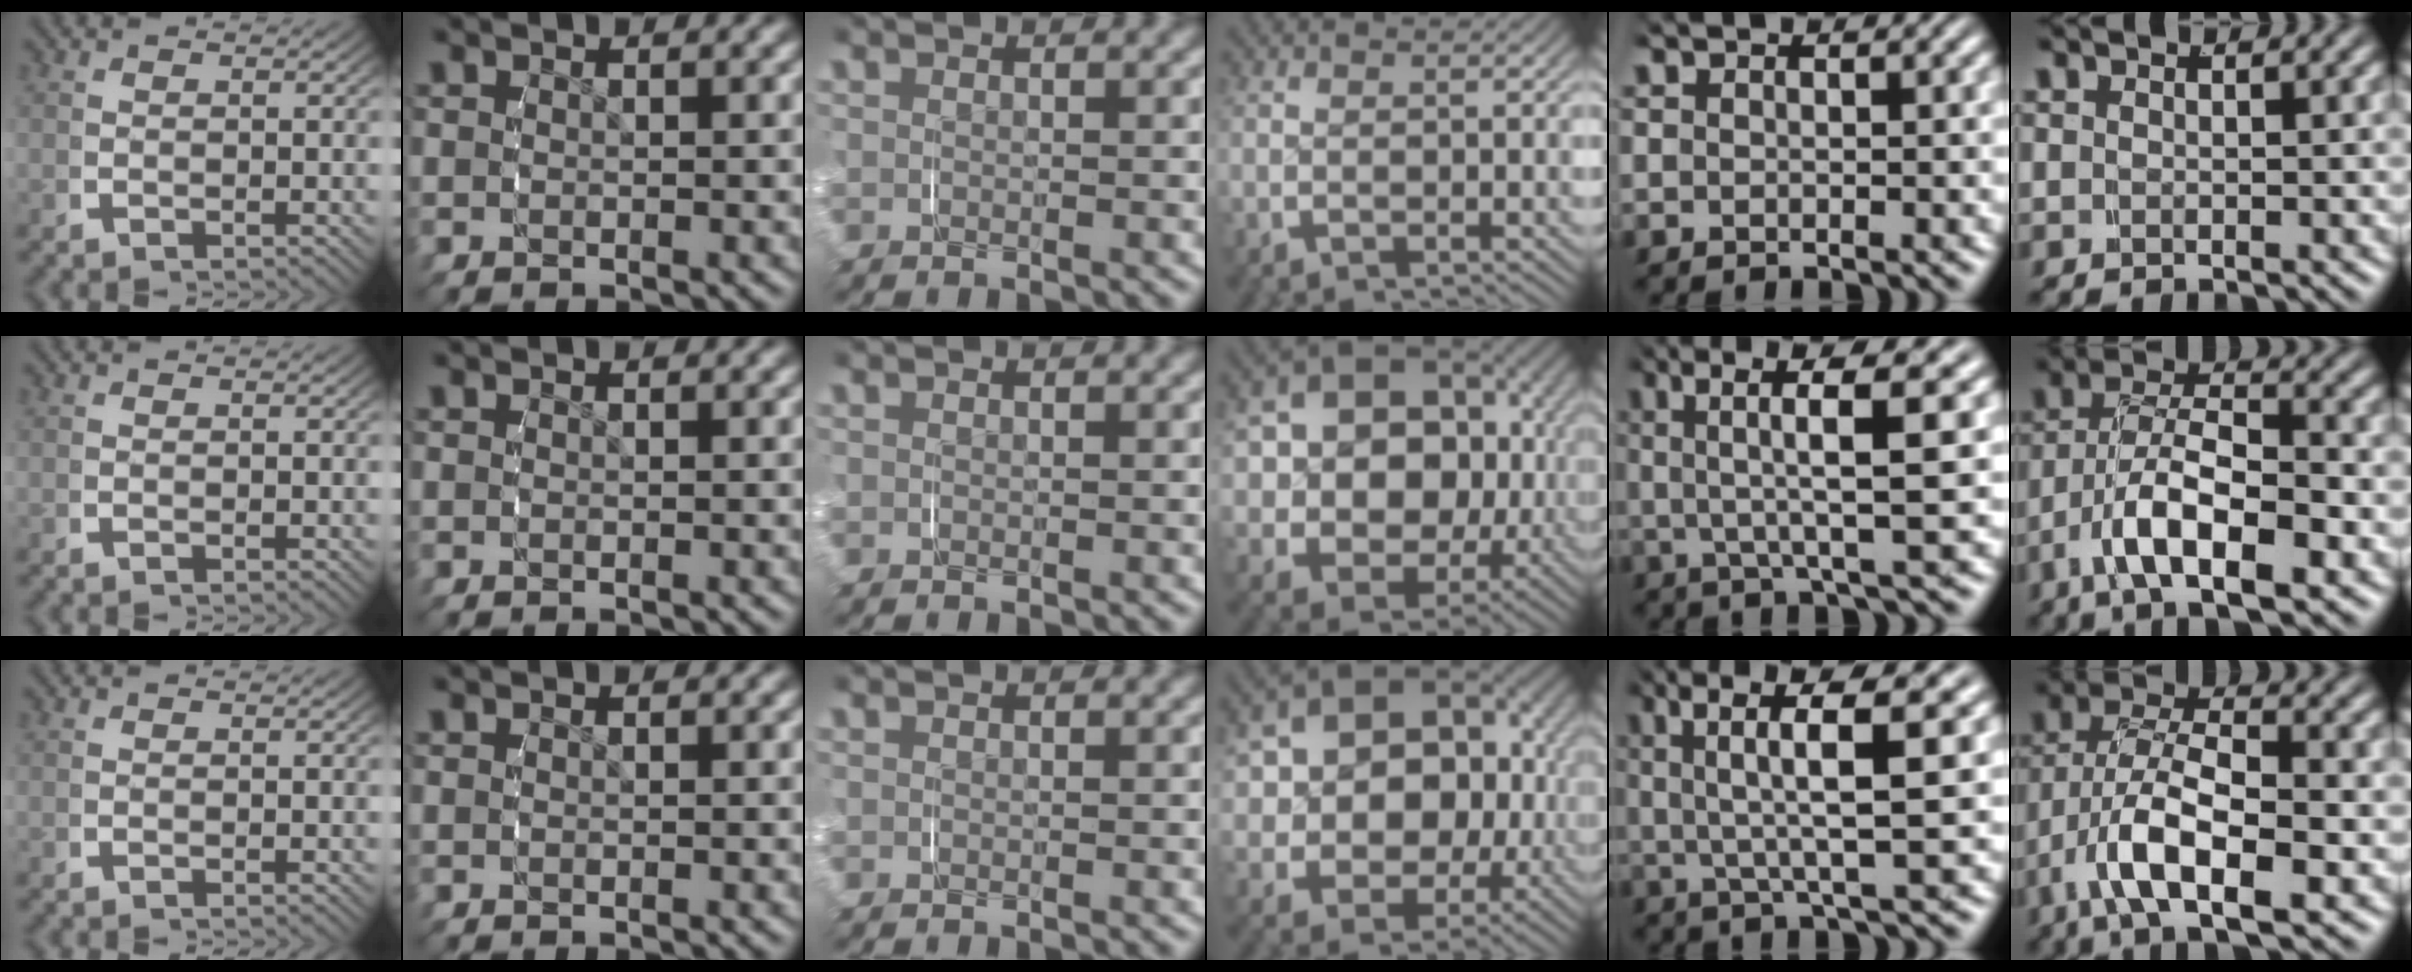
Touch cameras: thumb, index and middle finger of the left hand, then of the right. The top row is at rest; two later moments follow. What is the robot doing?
{"motion": "grasp_and_lifting", "object": "shirt"}